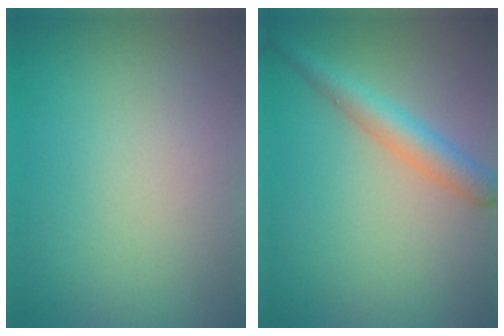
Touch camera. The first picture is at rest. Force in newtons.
{"total": 3.5, "press": 3.5, "slide": 0.1}